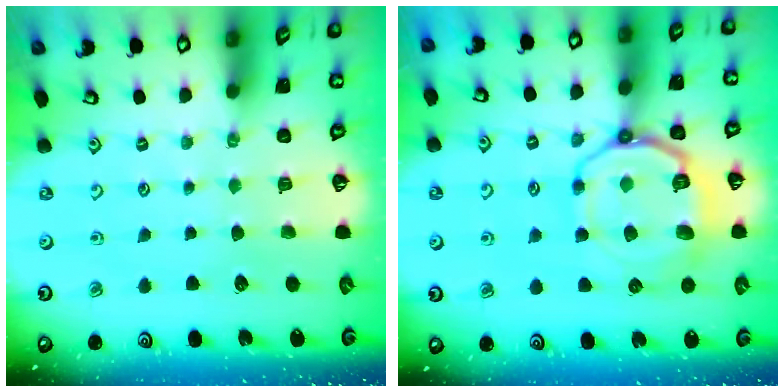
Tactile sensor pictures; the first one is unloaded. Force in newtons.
{"total": 14.2, "press": 14.1, "slide": 1.6}